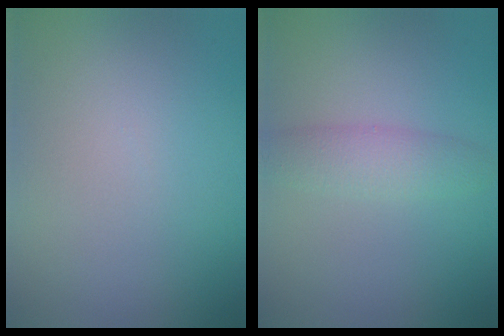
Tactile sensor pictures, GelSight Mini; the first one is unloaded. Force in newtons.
{"total": 2.7, "press": 2.7, "slide": 0.1}